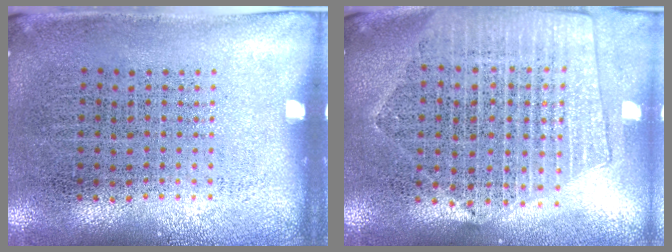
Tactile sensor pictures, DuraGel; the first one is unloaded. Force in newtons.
{"total": 2.0, "press": 1.9, "slide": 0.9}